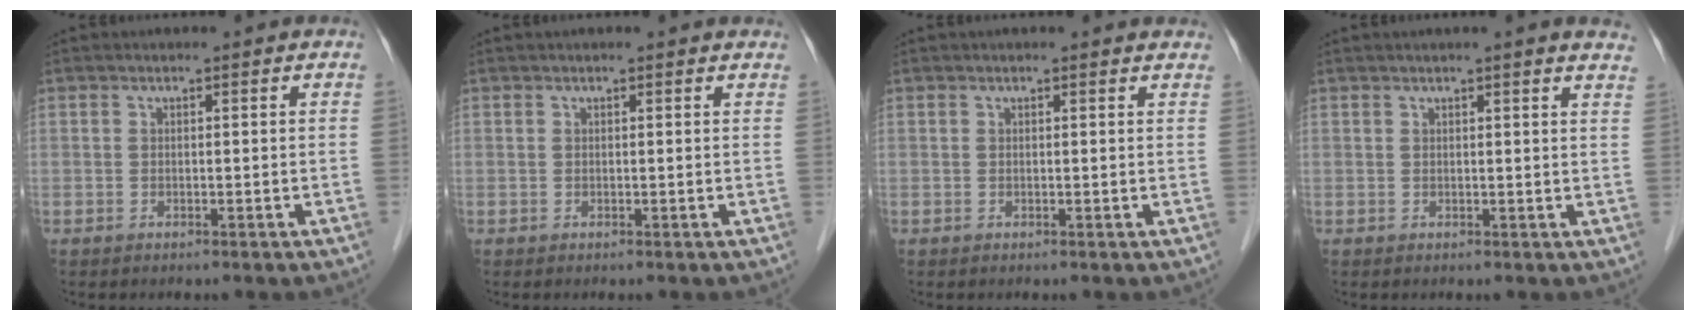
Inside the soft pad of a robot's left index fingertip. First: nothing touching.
{"total": 2.2, "force": [2.1, 0.3, 0.8], "torque": [-0.012, 0.018, 0.018]}
{"total": 3.1, "force": [2.9, 0.4, 1.0], "torque": [-0.013, 0.013, 0.022]}
{"total": 6.4, "force": [5.4, 0.0, 3.3], "torque": [-0.038, 0.006, 0.048]}